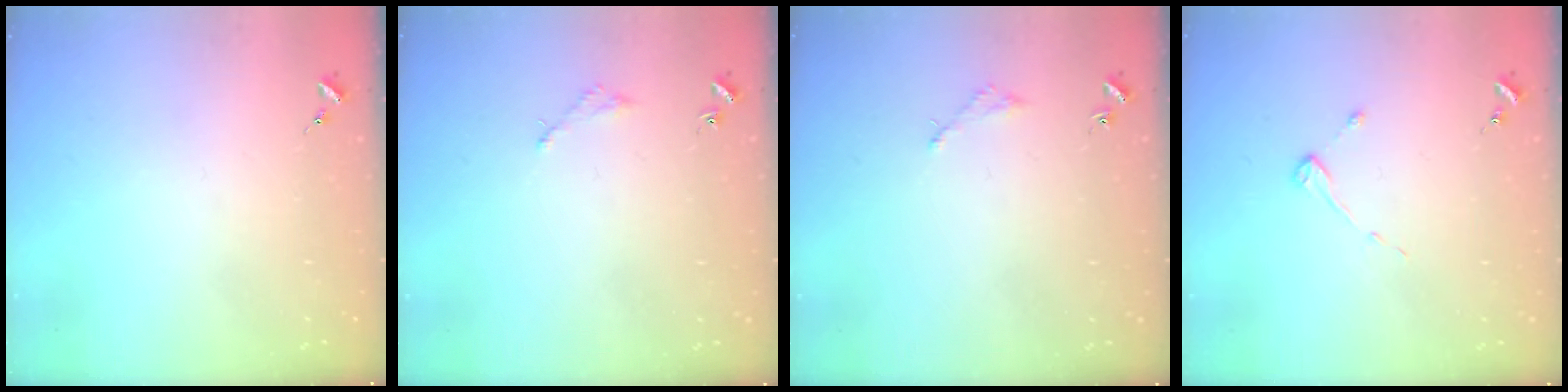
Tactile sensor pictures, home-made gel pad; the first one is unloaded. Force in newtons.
{"total": 2.0, "press": 2.0, "slide": 0.2}
{"total": 2.0, "press": 2.0, "slide": 0.2}
{"total": 2.9, "press": 2.8, "slide": 0.3}